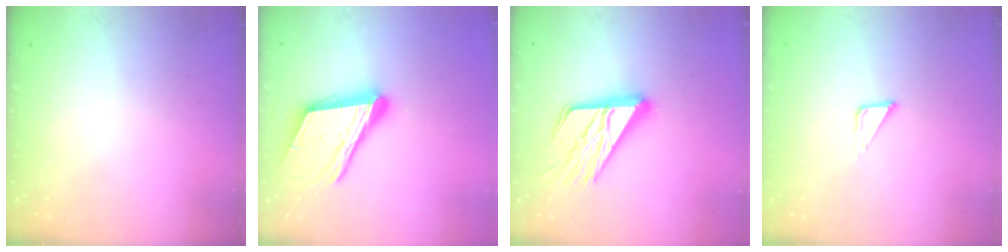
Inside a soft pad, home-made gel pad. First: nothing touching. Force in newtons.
{"total": 21.3, "press": 20.8, "slide": 4.6}
{"total": 20.2, "press": 20.1, "slide": 2.3}
{"total": 2.3, "press": 2.3, "slide": 0.1}